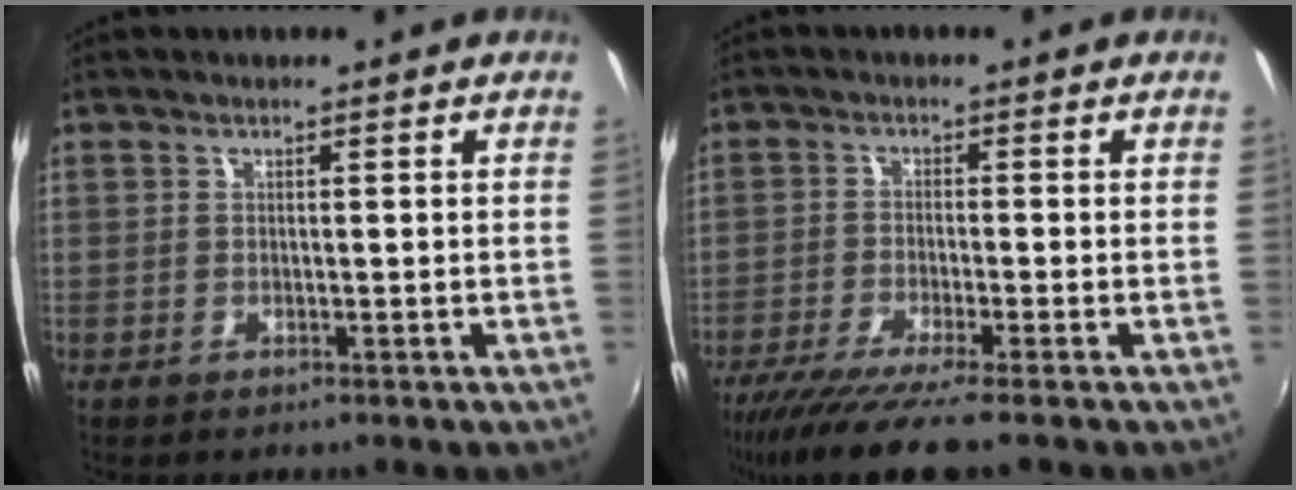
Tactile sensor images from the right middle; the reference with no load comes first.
{"total": 9.7, "force": [-7.6, -0.4, 6.0], "torque": [-0.128, -0.034, -0.129]}